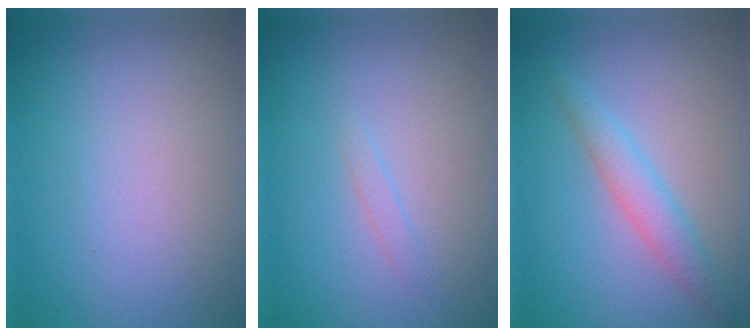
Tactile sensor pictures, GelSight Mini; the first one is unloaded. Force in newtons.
{"total": 0.7, "press": 0.7, "slide": 0.0}
{"total": 2.5, "press": 2.5, "slide": 0.2}